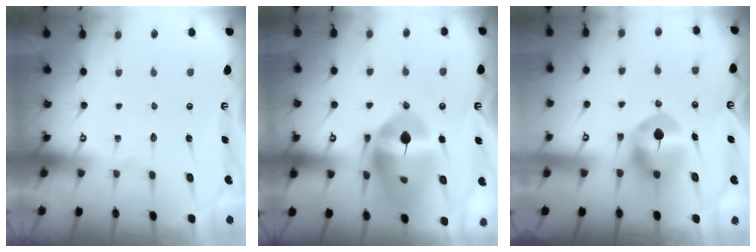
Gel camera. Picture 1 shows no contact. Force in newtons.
{"total": 17.5, "press": 17.4, "slide": 1.8}
{"total": 8.5, "press": 8.3, "slide": 1.4}